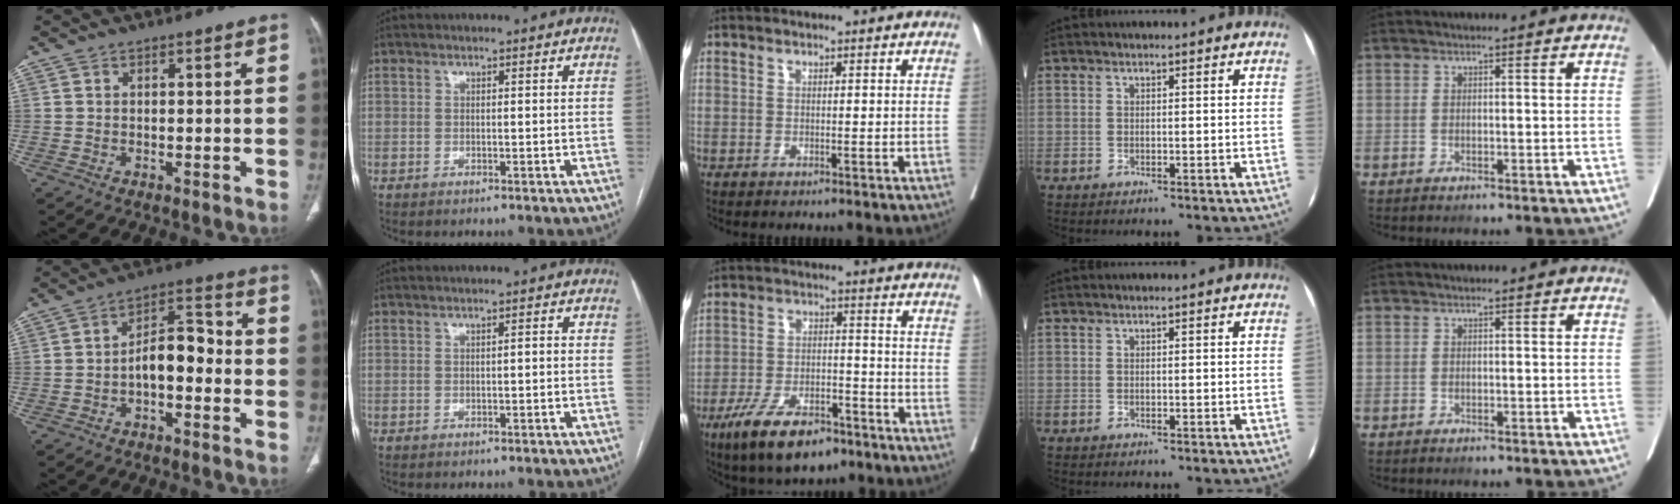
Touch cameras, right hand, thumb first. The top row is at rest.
{"thumb": {"total": 8.3, "force": [-2.1, 4.5, 6.7], "torque": [-0.090, 0.045, -0.042]}, "index": {"total": 0.7, "force": [-0.2, 0.1, 0.6], "torque": [-0.009, 0.003, -0.002]}, "middle": {"total": 11.8, "force": [-8.0, 4.4, 7.4], "torque": [-0.131, -0.007, -0.138]}}